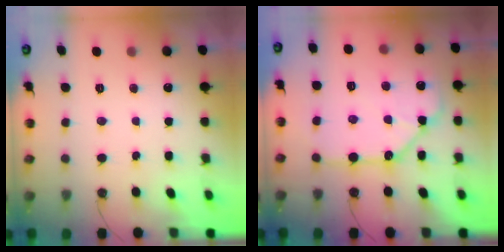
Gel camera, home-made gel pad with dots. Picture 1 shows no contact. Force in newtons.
{"total": 12.8, "press": 12.7, "slide": 1.3}